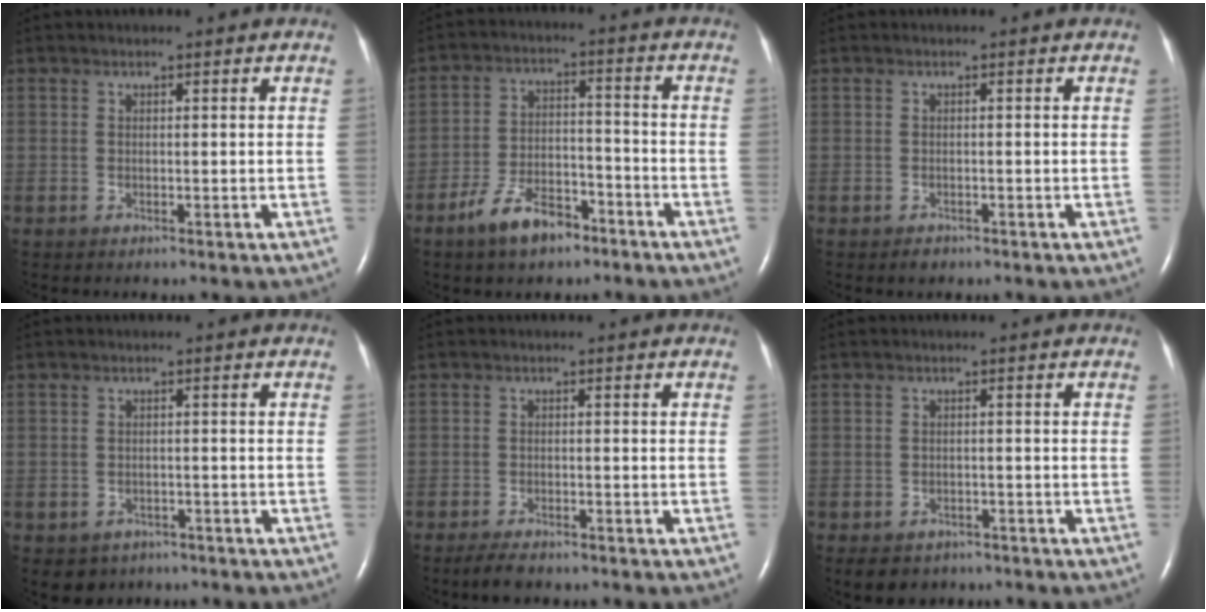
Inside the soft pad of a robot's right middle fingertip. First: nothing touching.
{"total": 8.3, "force": [-5.7, 3.6, 4.8], "torque": [-0.099, 0.007, -0.098]}
{"total": 1.0, "force": [-0.8, 0.6, 0.3], "torque": [-0.007, 0.000, -0.009]}
{"total": 3.4, "force": [-2.2, 2.5, 0.4], "torque": [-0.009, 0.006, -0.028]}
{"total": 2.6, "force": [-2.1, 0.7, 1.4], "torque": [-0.036, -0.006, -0.036]}
{"total": 6.3, "force": [-4.5, 4.0, 1.7], "torque": [-0.029, 0.002, -0.059]}